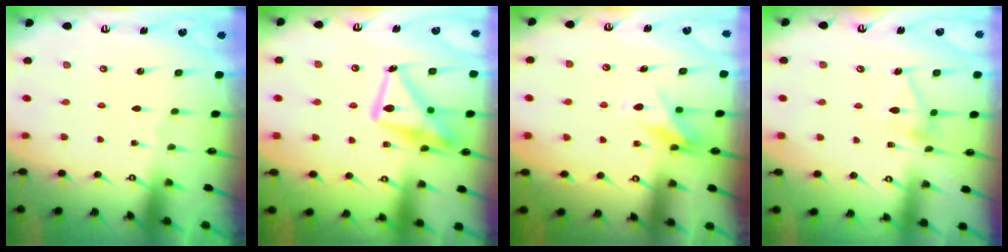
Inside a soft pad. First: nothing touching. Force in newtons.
{"total": 17.4, "press": 17.3, "slide": 1.7}
{"total": 8.3, "press": 8.3, "slide": 1.1}
{"total": 12.5, "press": 12.5, "slide": 0.3}